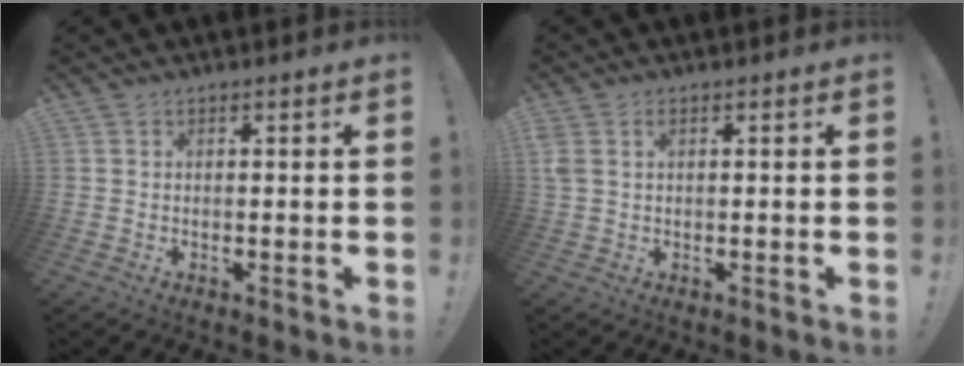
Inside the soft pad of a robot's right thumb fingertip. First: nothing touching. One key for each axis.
{"total": 2.4, "fx": 0.8, "fy": 1.3, "fz": 1.8, "tx": -0.035, "ty": 0.002, "tz": 0.015}